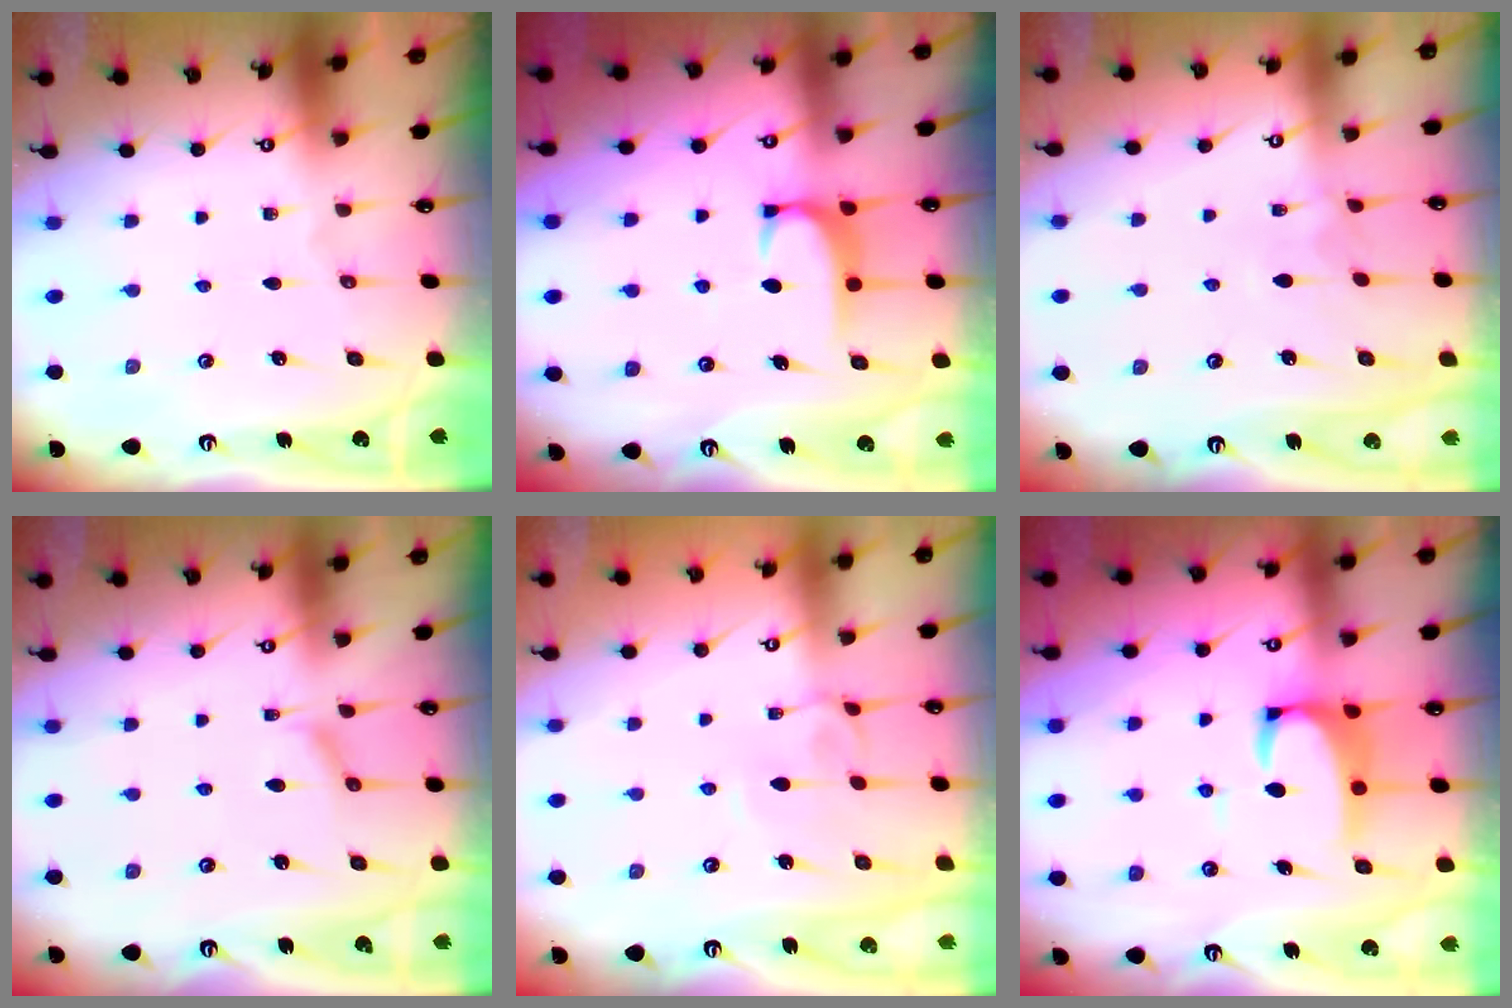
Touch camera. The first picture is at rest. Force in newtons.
{"total": 1.7, "press": 1.6, "slide": 0.5}
{"total": 3.3, "press": 3.3, "slide": 0.2}
{"total": 2.1, "press": 2.0, "slide": 0.6}
{"total": 5.1, "press": 5.1, "slide": 0.1}
{"total": 4.9, "press": 4.9, "slide": 0.5}